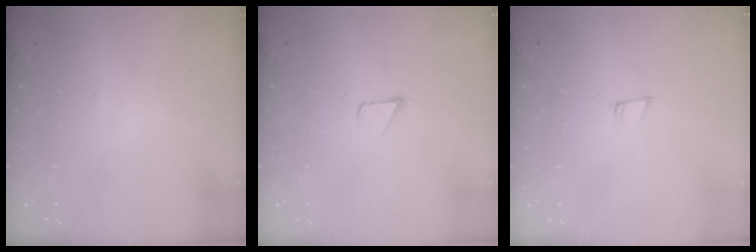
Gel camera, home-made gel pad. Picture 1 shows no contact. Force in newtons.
{"total": 1.2, "press": 1.2, "slide": 0.1}
{"total": 5.8, "press": 4.7, "slide": 3.4}